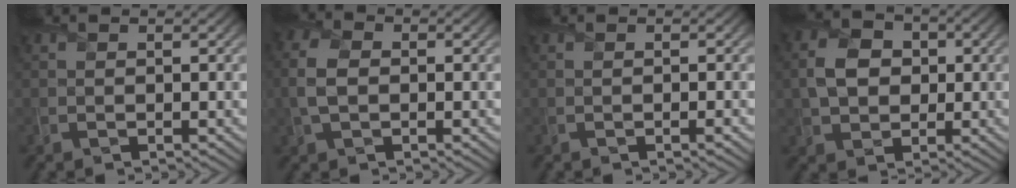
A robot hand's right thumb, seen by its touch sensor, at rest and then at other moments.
{"total": 4.5, "force": [-0.2, 3.1, 3.3], "torque": [-0.092, 0.004, -0.011]}
{"total": 0.8, "force": [-0.3, 0.0, 0.7], "torque": [-0.012, 0.002, -0.006]}
{"total": 5.8, "force": [0.3, 4.5, 3.7], "torque": [-0.086, 0.005, 0.000]}